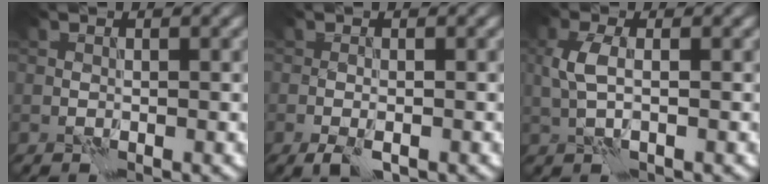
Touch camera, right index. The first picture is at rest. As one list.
[{"total": 2.3, "force": [-1.3, 0.9, 1.7], "torque": [-0.035, -0.004, -0.023]}, {"total": 2.5, "force": [0.2, 1.0, 2.3], "torque": [-0.056, 0.003, 0.003]}]